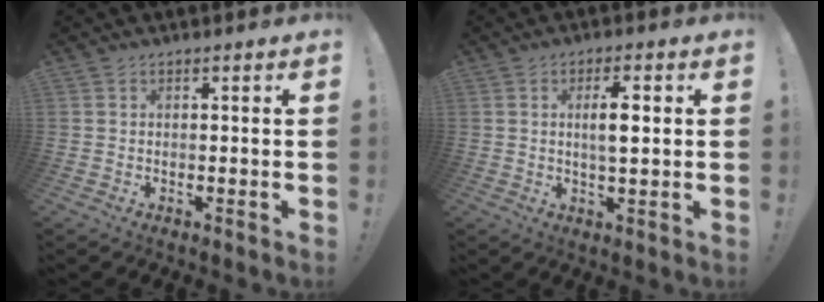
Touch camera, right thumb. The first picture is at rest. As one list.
[{"total": 5.8, "force": [1.1, 1.7, 5.5], "torque": [-0.083, -0.004, 0.012]}]